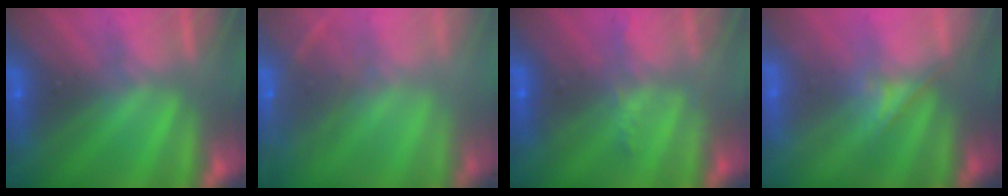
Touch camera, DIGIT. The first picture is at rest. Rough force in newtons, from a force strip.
{"total": 5.7}
{"total": 2.3}
{"total": 1.8}